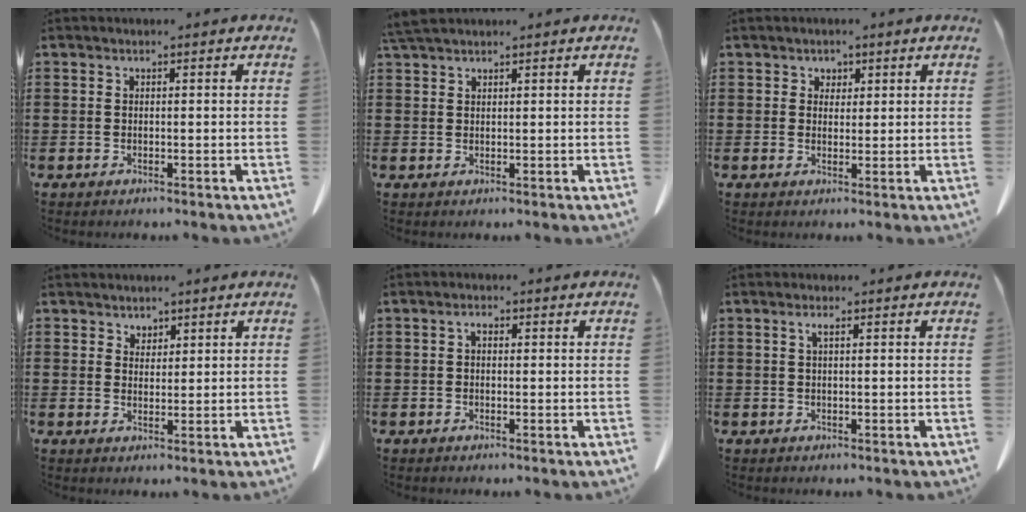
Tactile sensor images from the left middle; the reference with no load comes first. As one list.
[{"total": 2.3, "force": [2.0, 0.4, 1.2], "torque": [-0.036, -0.003, 0.038]}, {"total": 1.7, "force": [1.2, 1.2, 0.2], "torque": [-0.002, 0.001, 0.021]}, {"total": 2.0, "force": [1.8, 0.8, 0.1], "torque": [-0.006, 0.002, 0.037]}, {"total": 1.5, "force": [0.1, 0.8, 1.2], "torque": [-0.026, 0.004, 0.002]}, {"total": 1.2, "force": [0.5, 0.2, 1.1], "torque": [-0.022, 0.002, 0.009]}]